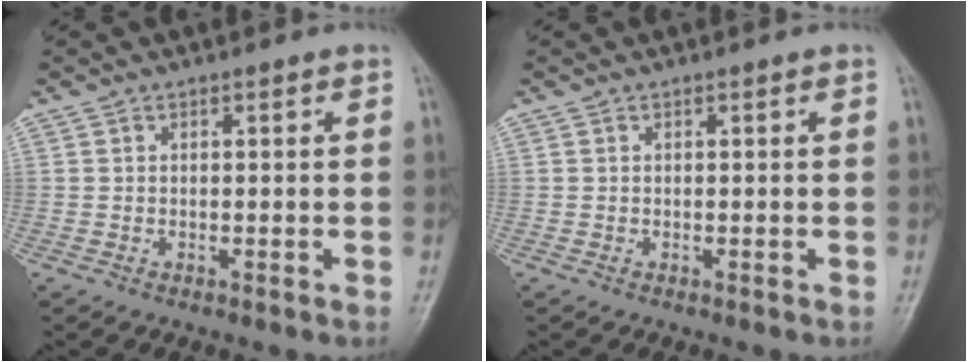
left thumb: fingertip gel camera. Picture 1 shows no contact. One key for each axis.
{"total": 0.0}